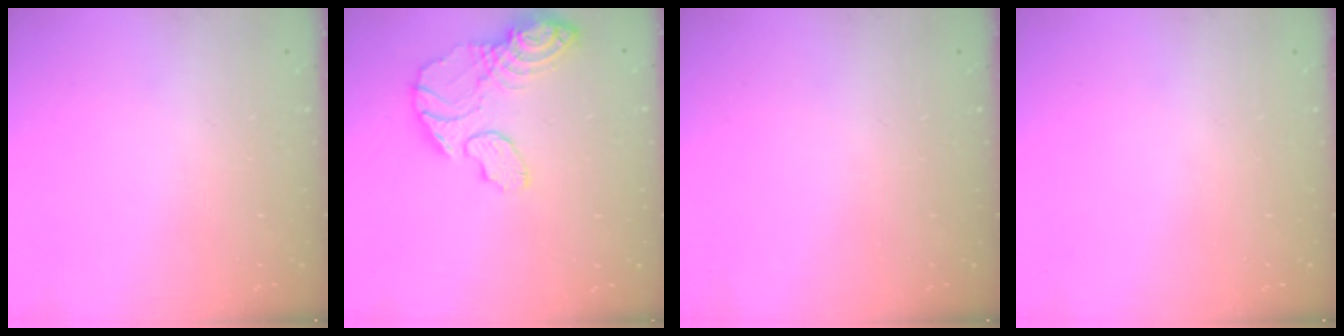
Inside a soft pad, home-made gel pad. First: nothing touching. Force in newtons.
{"total": 12.6, "press": 12.6, "slide": 0.9}
{"total": 0.0}
{"total": 0.0}